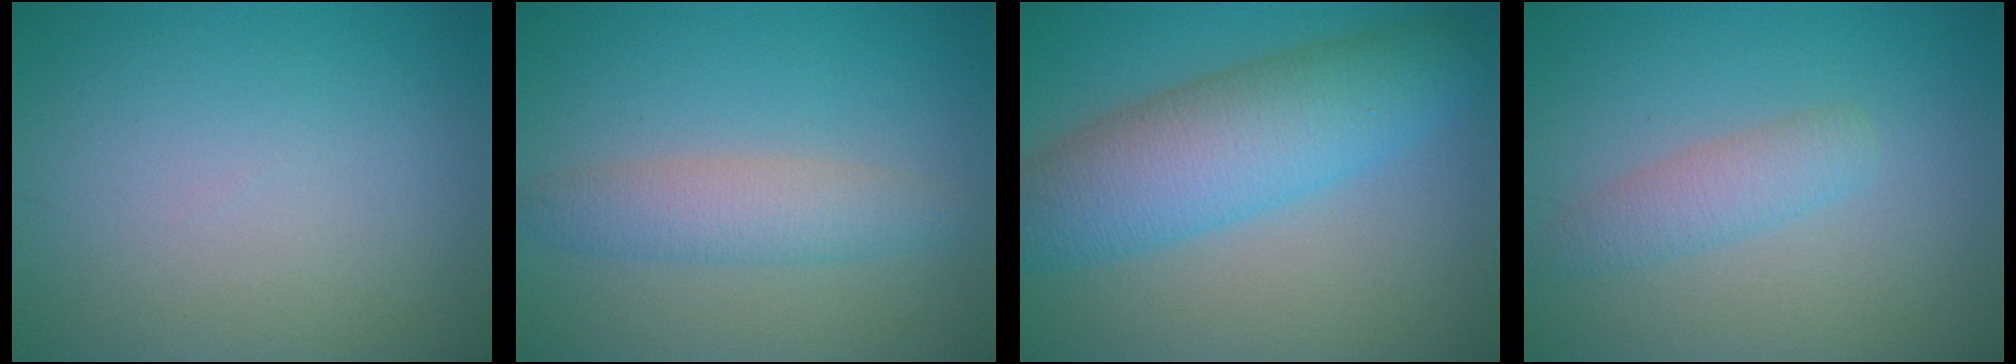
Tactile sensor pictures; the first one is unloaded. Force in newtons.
{"total": 3.3, "press": 3.3, "slide": 0.0}
{"total": 8.2, "press": 8.2, "slide": 0.1}
{"total": 2.5, "press": 2.5, "slide": 0.1}